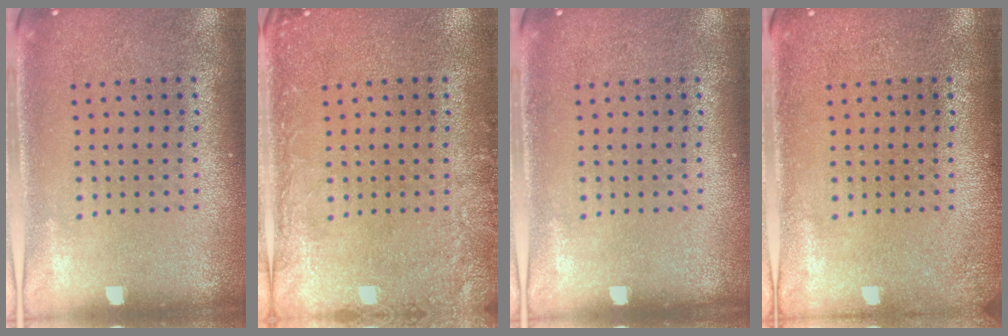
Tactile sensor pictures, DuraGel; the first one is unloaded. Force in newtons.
{"total": 2.2, "press": 2.1, "slide": 0.2}
{"total": 0.0}
{"total": 1.0, "press": 1.0, "slide": 0.3}